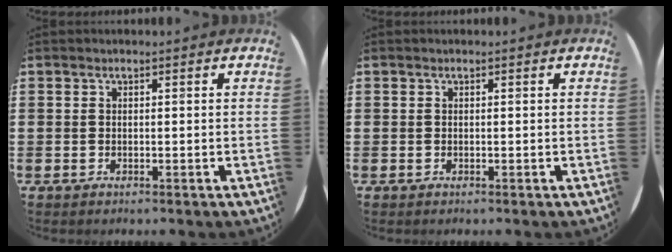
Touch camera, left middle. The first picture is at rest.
{"total": 0.0}